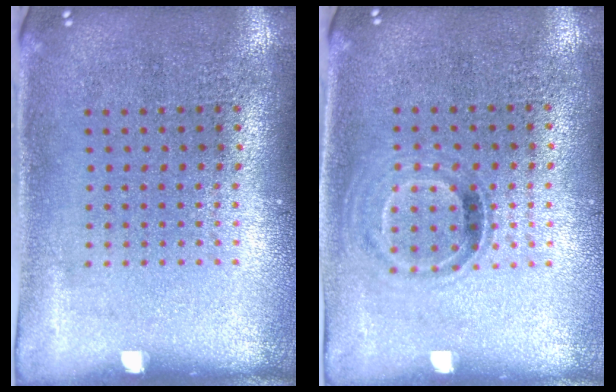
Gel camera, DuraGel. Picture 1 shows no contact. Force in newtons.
{"total": 1.0, "press": 0.8, "slide": 0.6}